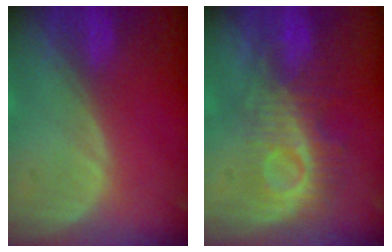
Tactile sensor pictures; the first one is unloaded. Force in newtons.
{"total": 9.2, "press": 8.2, "slide": 4.3}